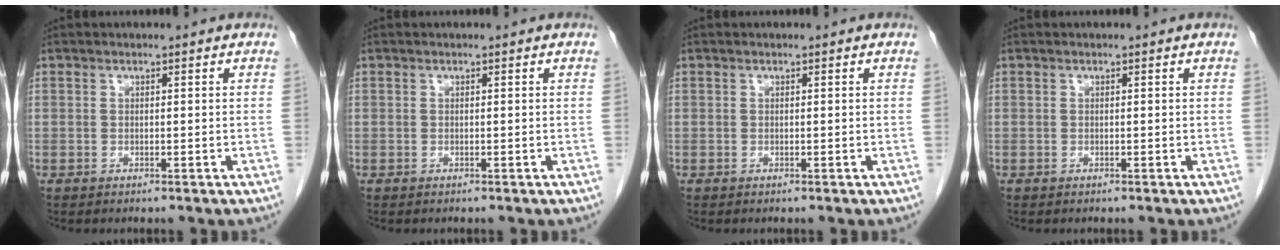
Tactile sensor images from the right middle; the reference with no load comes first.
{"total": 0.0}
{"total": 0.0}
{"total": 0.0}